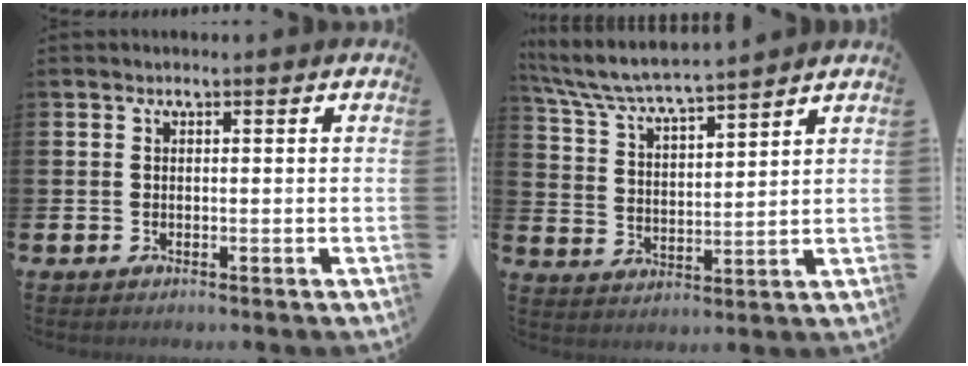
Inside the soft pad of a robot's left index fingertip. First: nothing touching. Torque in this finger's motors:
{"motor_torque": [0.98, -1.16, 0.72, 0.21]}